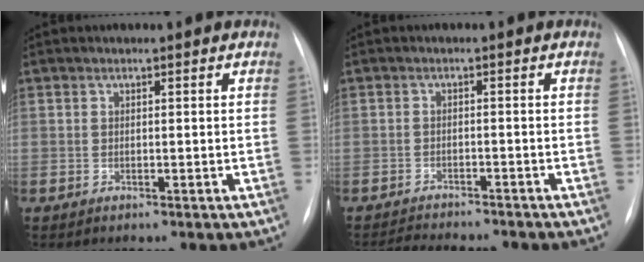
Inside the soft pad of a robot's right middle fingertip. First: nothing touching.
{"total": 7.6, "force": [-7.1, 1.0, 2.4], "torque": [-0.034, -0.004, -0.101]}